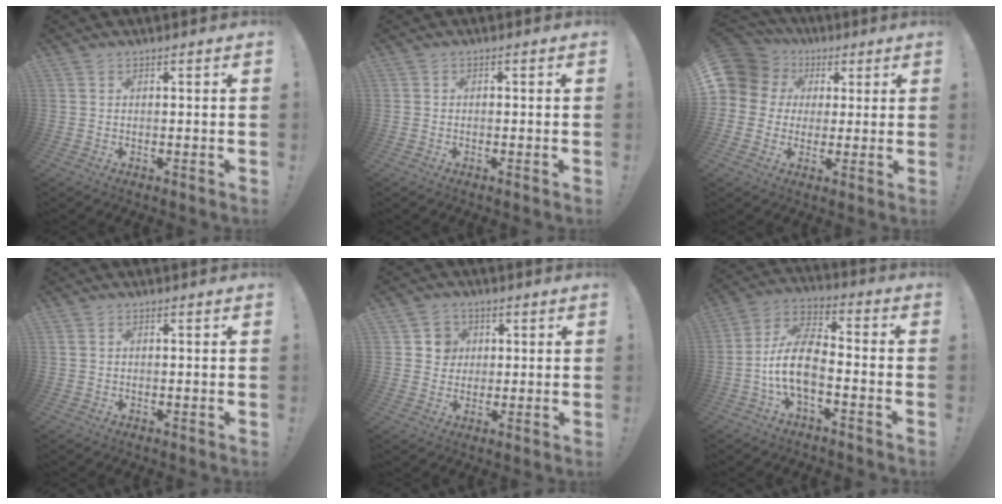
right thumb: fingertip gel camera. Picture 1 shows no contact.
{"total": 0.7, "force": [-0.5, 0.5, 0.1], "torque": [-0.010, 0.005, -0.007]}
{"total": 10.3, "force": [2.9, 9.2, 3.6], "torque": [-0.068, -0.013, 0.060]}
{"total": 1.0, "force": [0.3, 0.9, 0.3], "torque": [-0.016, 0.008, 0.007]}
{"total": 6.0, "force": [1.6, 5.7, 1.0], "torque": [-0.010, -0.009, 0.030]}
{"total": 12.9, "force": [-4.4, 6.4, 10.2], "torque": [-0.205, 0.024, -0.076]}